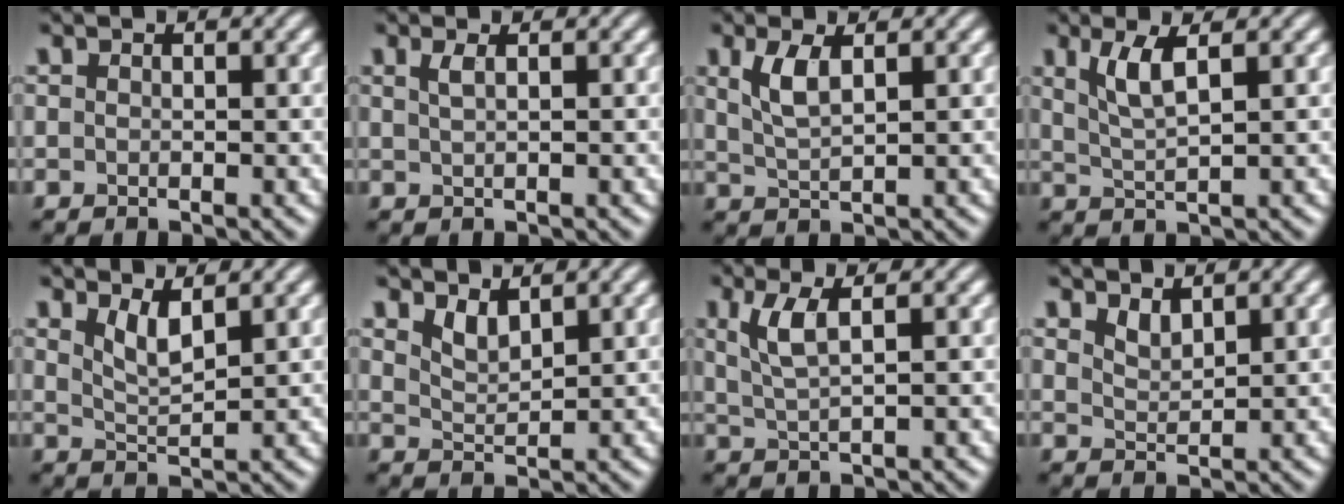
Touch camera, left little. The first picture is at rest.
{"total": 1.3, "force": [0.5, 0.5, 1.1], "torque": [-0.017, 0.003, 0.008]}
{"total": 2.7, "force": [1.1, 0.9, 2.3], "torque": [-0.053, -0.001, 0.025]}
{"total": 3.1, "force": [1.4, 0.7, 2.7], "torque": [-0.057, -0.001, 0.031]}
{"total": 2.4, "force": [1.6, 0.6, 1.7], "torque": [-0.035, -0.010, 0.033]}
{"total": 1.9, "force": [1.5, 0.6, 1.0], "torque": [-0.024, -0.008, 0.034]}
{"total": 3.1, "force": [1.2, 0.8, 2.8], "torque": [-0.058, 0.000, 0.026]}
{"total": 1.6, "force": [1.3, 0.5, 0.7], "torque": [-0.018, -0.006, 0.030]}